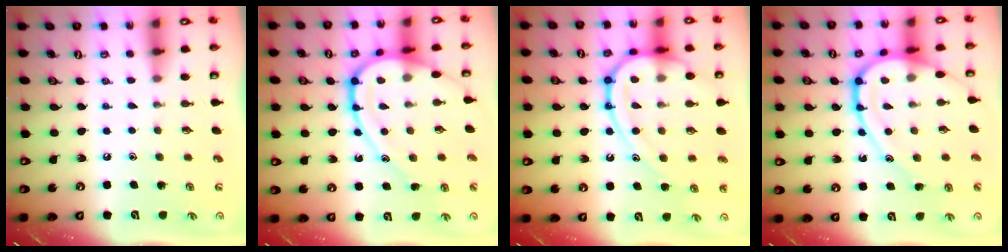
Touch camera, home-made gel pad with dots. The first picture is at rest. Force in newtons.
{"total": 15.9, "press": 15.9, "slide": 0.9}
{"total": 15.8, "press": 15.7, "slide": 1.3}
{"total": 15.9, "press": 15.9, "slide": 0.9}